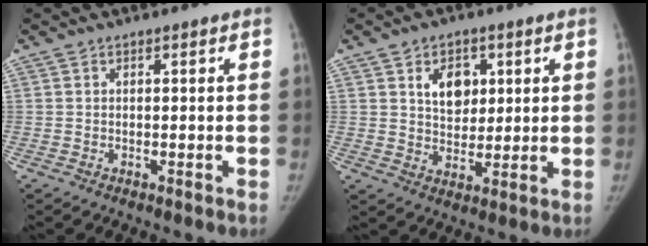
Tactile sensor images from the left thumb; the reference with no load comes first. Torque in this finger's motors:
{"motor_torque": [-0.06, 0.07, -0.01, 0.10, 0.00]}